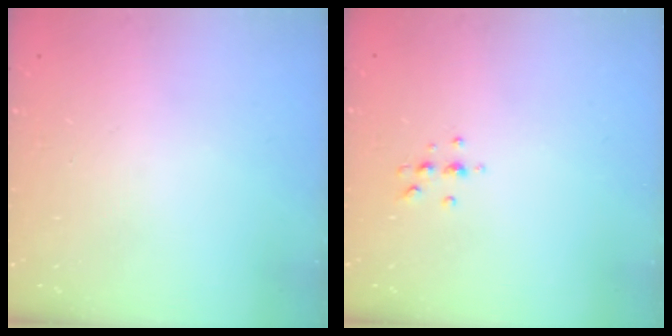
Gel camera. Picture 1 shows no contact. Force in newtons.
{"total": 4.9, "press": 4.9, "slide": 0.7}